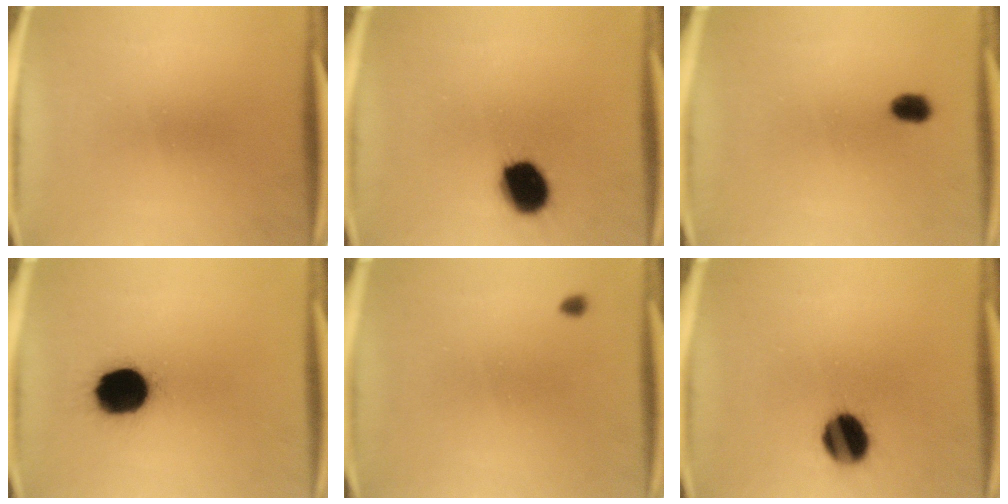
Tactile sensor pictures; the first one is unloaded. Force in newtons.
{"total": 11.8}
{"total": 2.6}
{"total": 15.9}
{"total": 0.9}
{"total": 10.7}